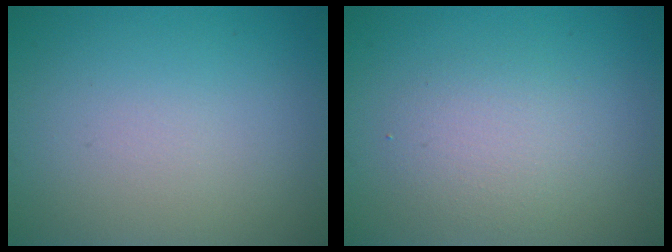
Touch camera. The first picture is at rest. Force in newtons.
{"total": 2.4, "press": 2.4, "slide": 0.2}